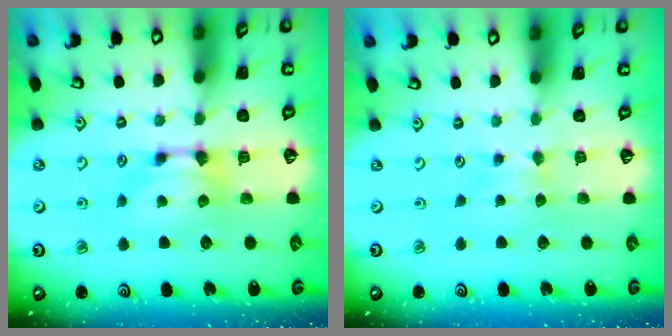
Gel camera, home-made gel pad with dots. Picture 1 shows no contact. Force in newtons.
{"total": 2.0, "press": 1.9, "slide": 0.5}